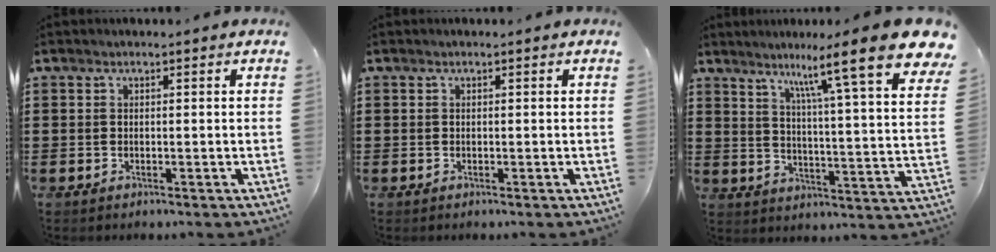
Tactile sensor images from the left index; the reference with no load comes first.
{"total": 0.0}
{"total": 12.5, "force": [8.8, -0.1, 8.9], "torque": [-0.149, -0.070, 0.128]}